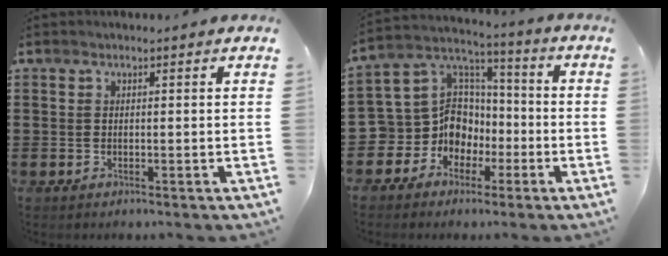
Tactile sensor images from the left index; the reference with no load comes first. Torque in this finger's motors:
{"motor_torque": [0.96, 0.85, 0.27, 0.06]}